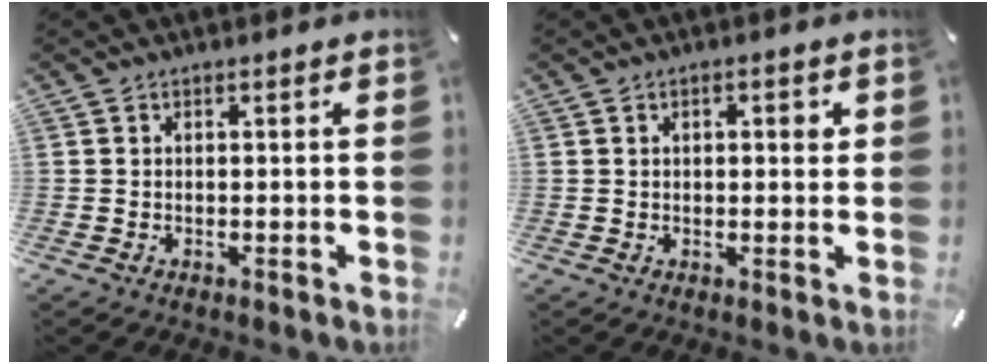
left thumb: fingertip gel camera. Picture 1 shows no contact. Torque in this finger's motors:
{"motor_torque": [-0.11, -0.14, 0.11, 0.14, -0.06]}